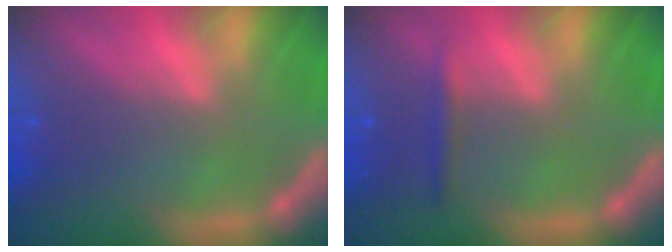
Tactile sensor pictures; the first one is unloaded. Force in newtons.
{"total": 1.4}